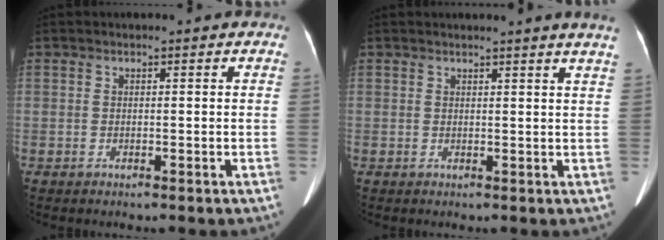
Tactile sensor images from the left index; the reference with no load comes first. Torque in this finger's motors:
{"motor_torque": [0.18, -0.62, -0.01, 0.04]}